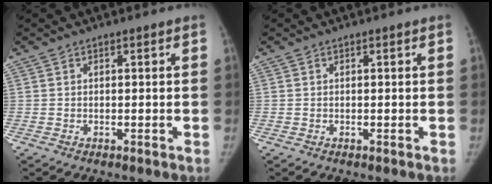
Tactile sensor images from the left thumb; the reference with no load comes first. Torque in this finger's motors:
{"motor_torque": [-0.07, 0.09, -0.03, -0.38, 0.01]}